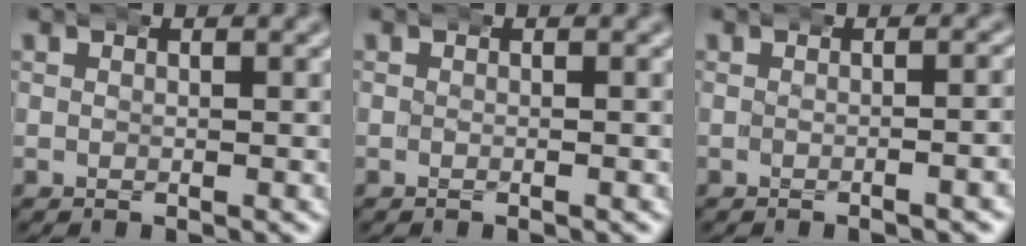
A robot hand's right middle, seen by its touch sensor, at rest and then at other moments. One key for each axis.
{"total": 0.0}
{"total": 1.4, "fx": -0.5, "fy": 0.2, "fz": 1.2, "tx": -0.014, "ty": 0.014, "tz": -0.010}